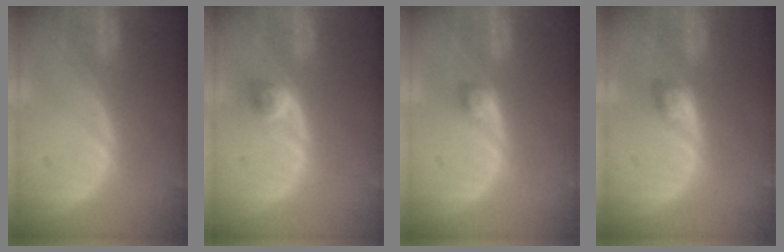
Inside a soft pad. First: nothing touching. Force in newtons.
{"total": 2.6, "press": 2.2, "slide": 1.4}
{"total": 1.8, "press": 1.7, "slide": 0.3}
{"total": 2.1, "press": 2.1, "slide": 0.2}